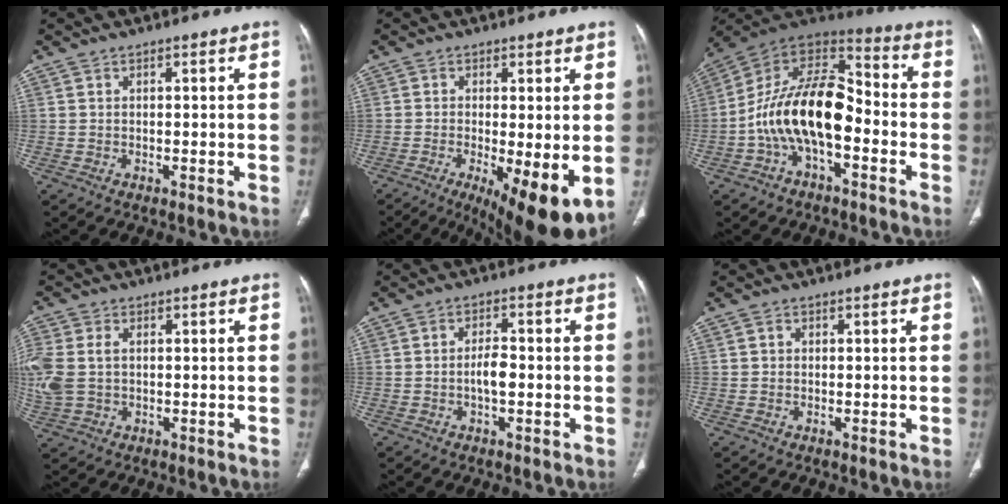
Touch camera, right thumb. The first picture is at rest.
{"total": 12.1, "force": [-3.5, 3.3, 11.1], "torque": [-0.159, -0.023, -0.044]}
{"total": 18.5, "force": [-4.3, 9.7, 15.1], "torque": [-0.257, 0.064, -0.081]}
{"total": 10.0, "force": [0.6, 7.1, 7.0], "torque": [-0.201, 0.010, 0.019]}
{"total": 3.6, "force": [-0.7, 1.6, 3.2], "torque": [-0.055, 0.009, -0.015]}
{"total": 0.7, "force": [0.1, 0.7, 0.2], "torque": [0.002, 0.003, 0.001]}